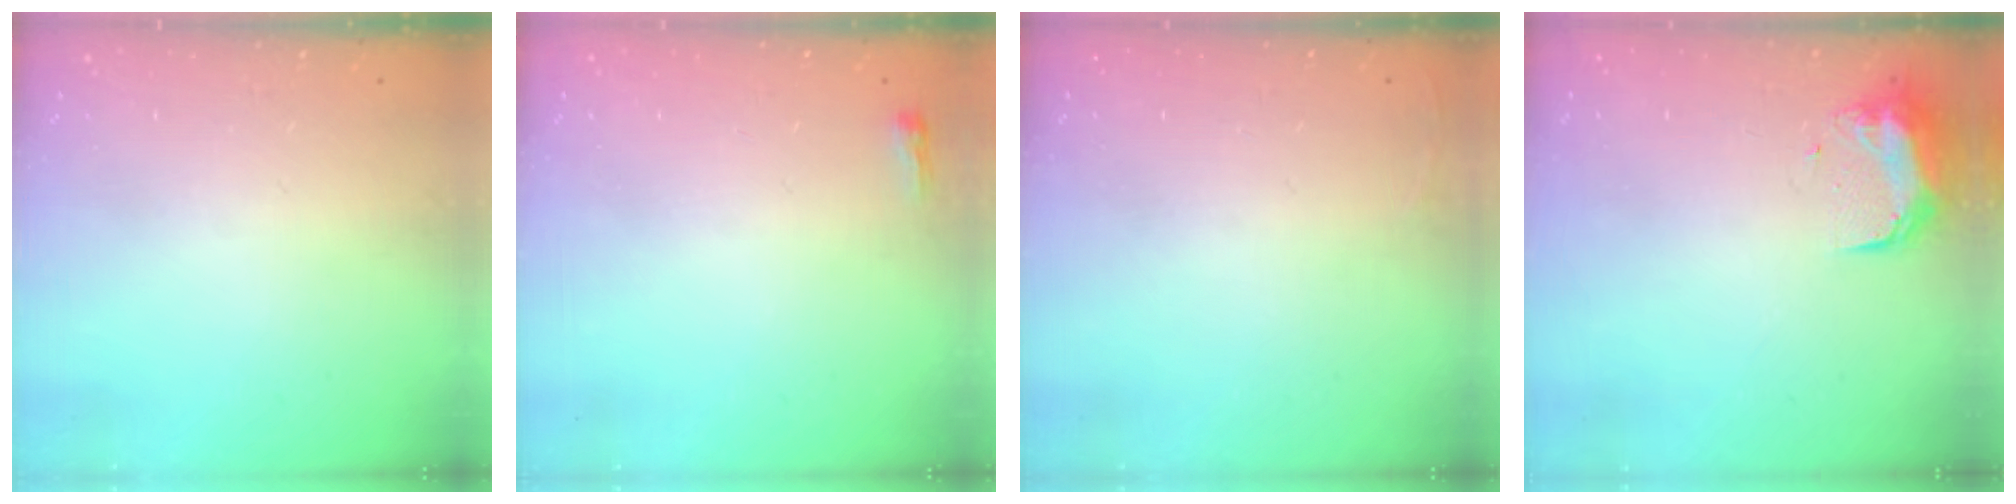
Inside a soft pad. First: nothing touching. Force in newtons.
{"total": 2.3, "press": 2.2, "slide": 0.7}
{"total": 2.7, "press": 2.6, "slide": 1.0}
{"total": 9.7, "press": 9.7, "slide": 0.7}